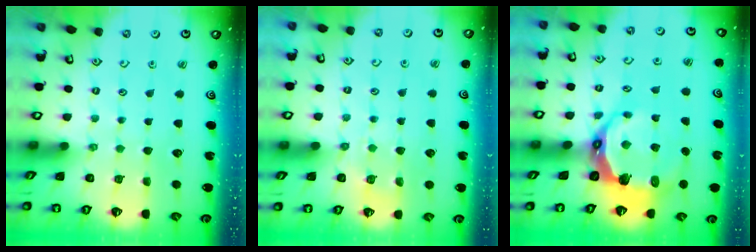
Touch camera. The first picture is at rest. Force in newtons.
{"total": 5.4, "press": 5.3, "slide": 1.1}
{"total": 10.5, "press": 8.8, "slide": 5.8}